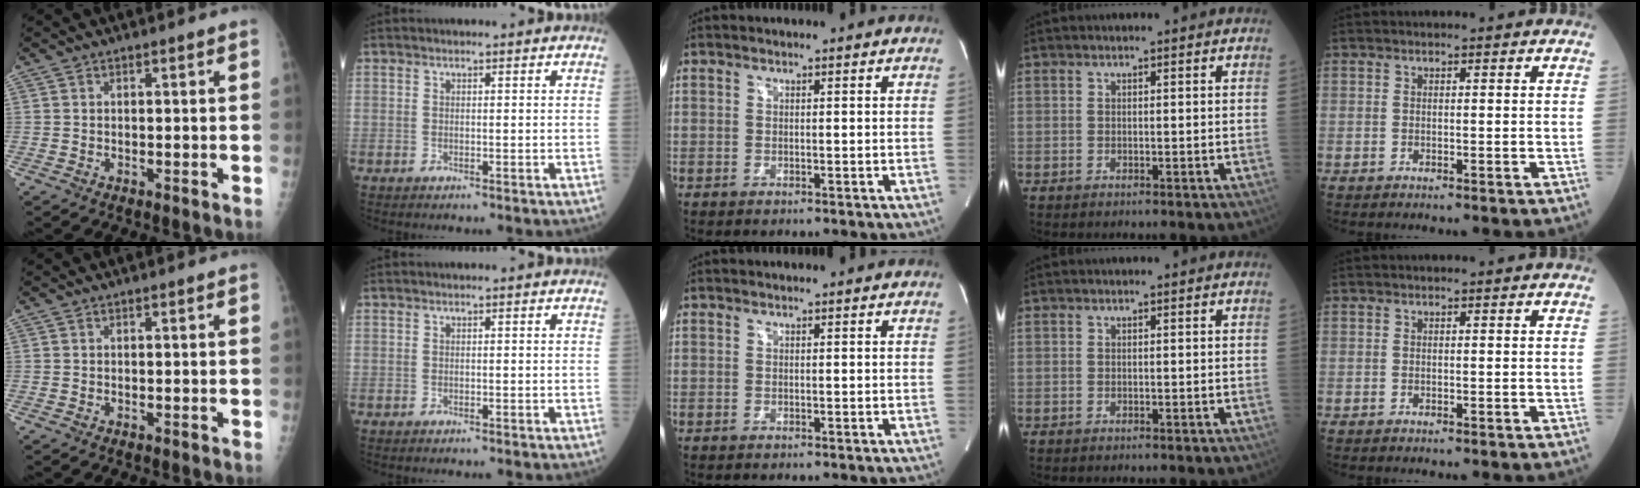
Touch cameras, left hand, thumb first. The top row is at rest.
{}